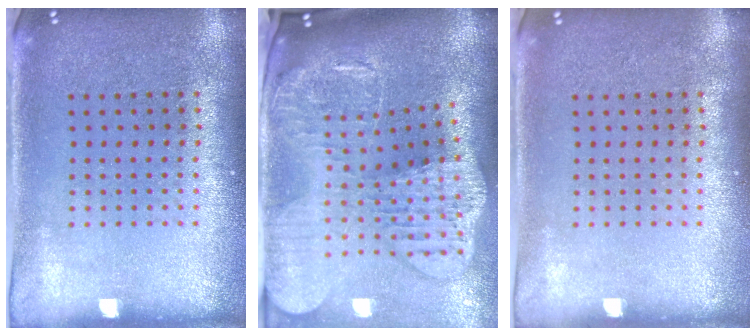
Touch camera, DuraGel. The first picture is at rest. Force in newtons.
{"total": 4.5, "press": 3.4, "slide": 3.0}
{"total": 0.0}